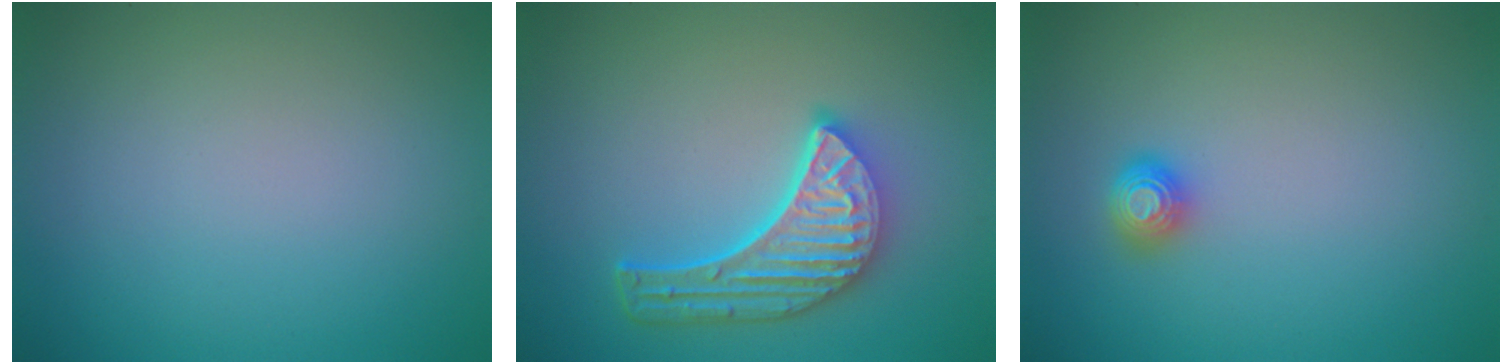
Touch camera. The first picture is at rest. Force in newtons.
{"total": 5.7, "press": 4.4, "slide": 3.6}
{"total": 1.6, "press": 1.4, "slide": 0.6}